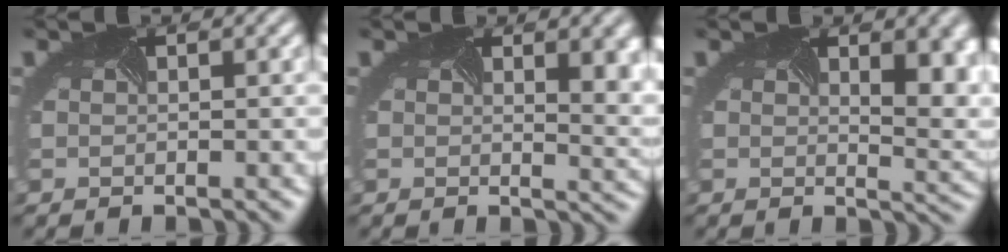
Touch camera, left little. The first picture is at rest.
{"total": 7.4, "force": [2.6, 3.8, 5.9], "torque": [-0.058, 0.002, 0.042]}
{"total": 9.0, "force": [3.2, 4.4, 7.1], "torque": [-0.074, 0.013, 0.047]}